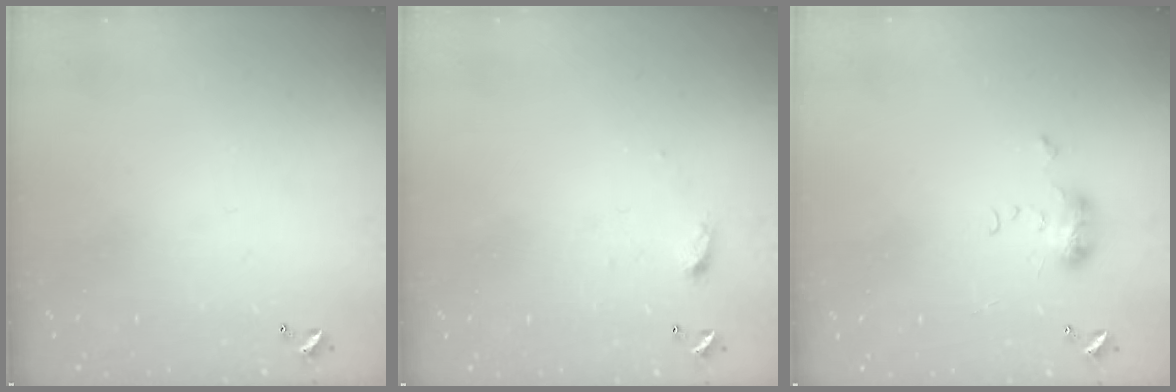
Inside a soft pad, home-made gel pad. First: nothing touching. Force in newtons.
{"total": 4.0, "press": 4.0, "slide": 0.5}
{"total": 6.2, "press": 6.2, "slide": 0.7}